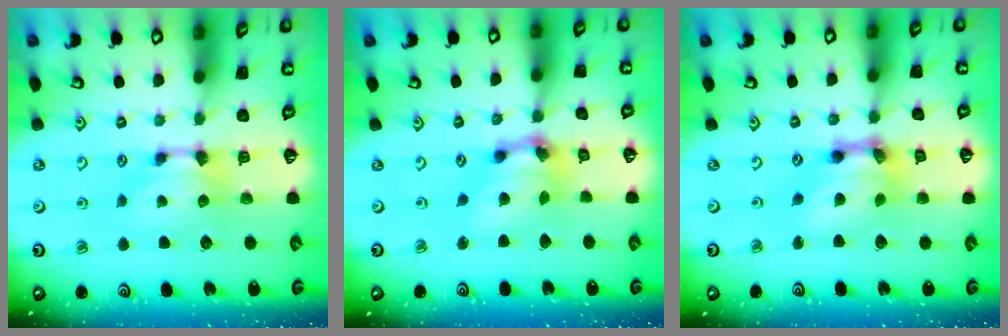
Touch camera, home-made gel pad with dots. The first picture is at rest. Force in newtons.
{"total": 6.2, "press": 5.7, "slide": 2.3}
{"total": 6.7, "press": 6.0, "slide": 3.1}